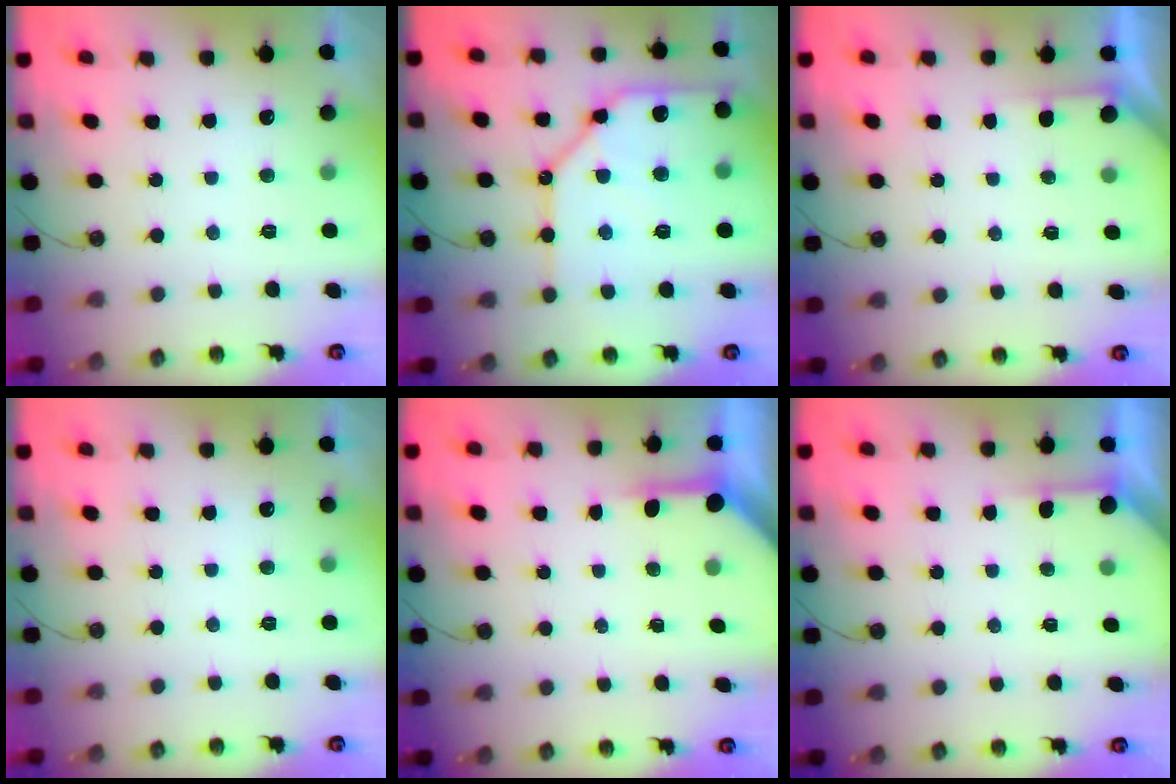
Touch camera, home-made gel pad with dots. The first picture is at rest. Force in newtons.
{"total": 17.7, "press": 17.6, "slide": 2.0}
{"total": 1.7, "press": 1.6, "slide": 0.2}
{"total": 0.0}
{"total": 3.9, "press": 3.9, "slide": 0.4}
{"total": 4.0, "press": 3.9, "slide": 0.2}